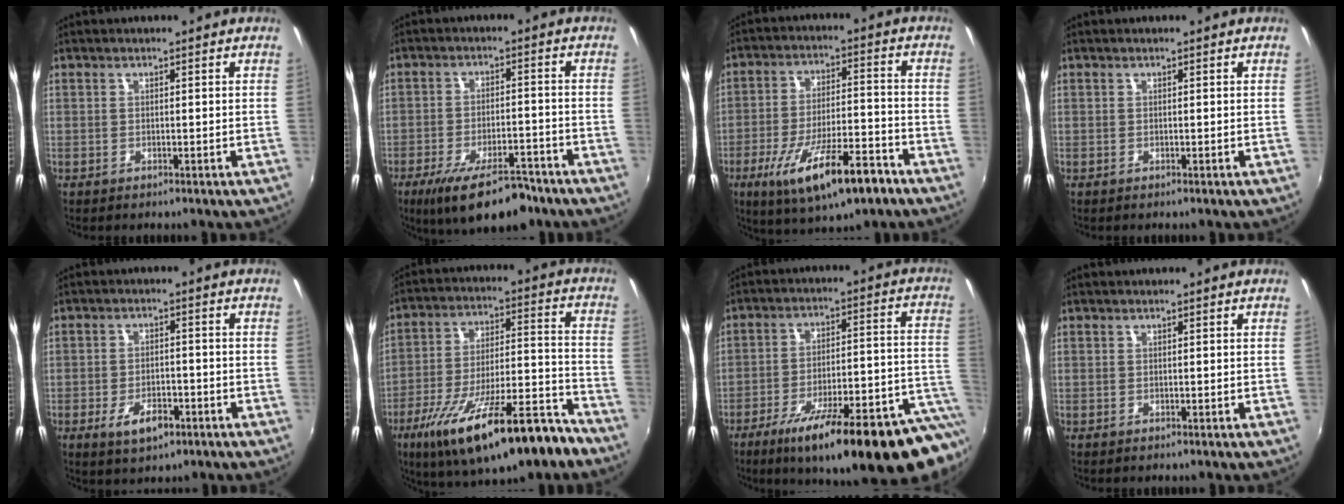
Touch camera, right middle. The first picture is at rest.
{"total": 13.1, "force": [-9.3, 4.3, 8.3], "torque": [-0.162, -0.024, -0.145]}
{"total": 16.1, "force": [-9.2, 4.2, 12.6], "torque": [-0.233, -0.030, -0.145]}
{"total": 0.0}
{"total": 6.1, "force": [-3.2, 3.1, 4.2], "torque": [-0.090, -0.007, -0.049]}
{"total": 24.0, "force": [-15.8, 6.5, 16.9], "torque": [-0.290, -0.034, -0.241]}
{"total": 26.4, "force": [-17.7, 3.8, 19.3], "torque": [-0.257, -0.042, -0.252]}
{"total": 0.0}